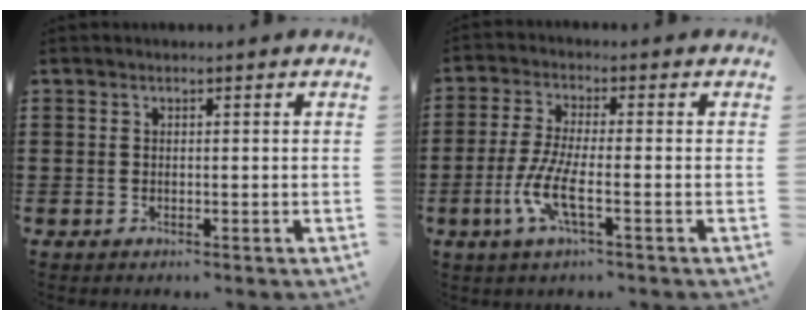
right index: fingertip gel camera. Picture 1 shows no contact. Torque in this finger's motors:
{"motor_torque": [2.14, 0.00, 0.83, 0.21]}